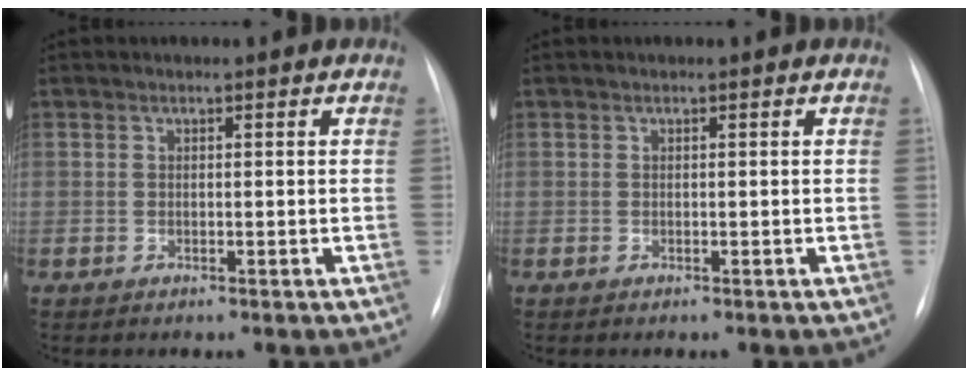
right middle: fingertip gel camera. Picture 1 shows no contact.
{"total": 0.0}